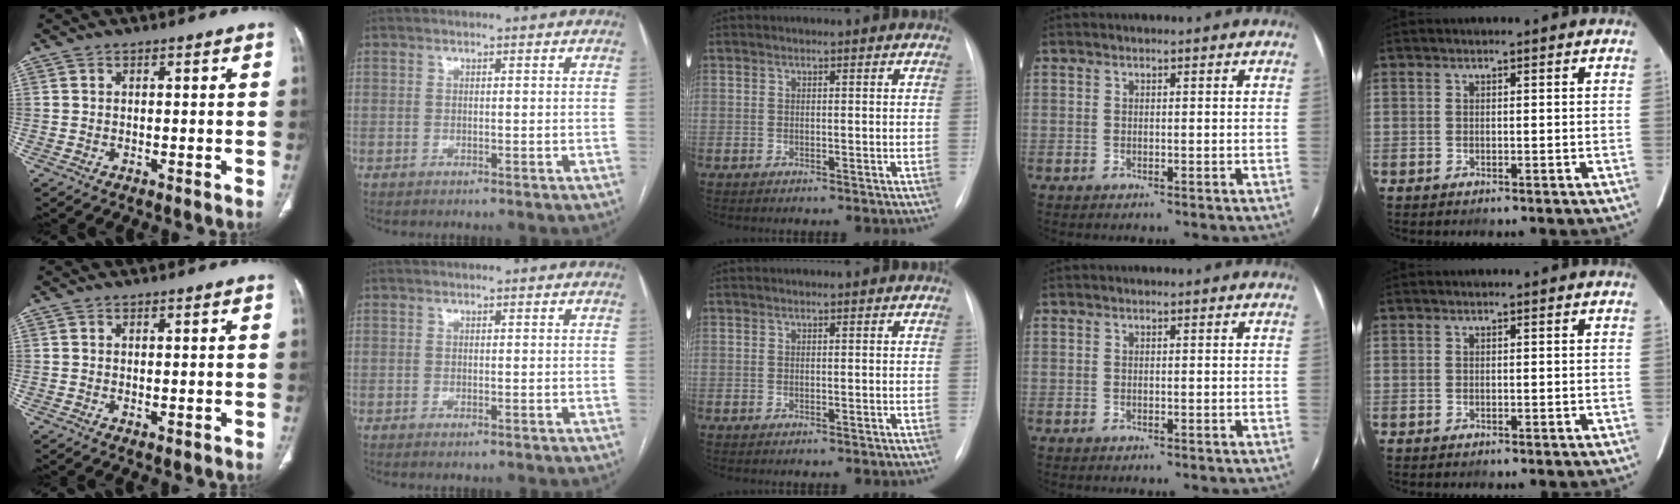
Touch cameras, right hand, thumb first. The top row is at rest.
{"thumb": {"total": 1.0, "force": [-0.2, 0.5, 0.8], "torque": [-0.014, -0.004, 0.001]}, "index": {"total": 0.5, "force": [-0.5, 0.0, 0.3], "torque": [-0.004, -0.001, -0.006]}}